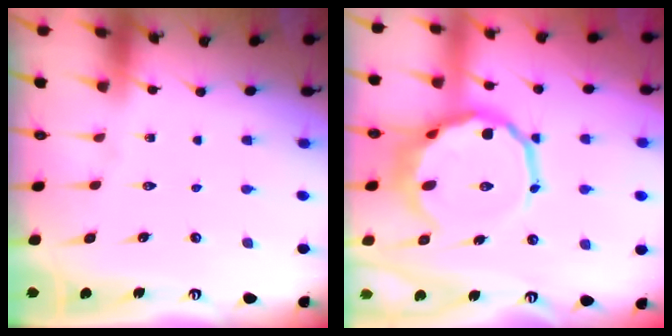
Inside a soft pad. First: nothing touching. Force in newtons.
{"total": 13.1, "press": 12.7, "slide": 3.3}